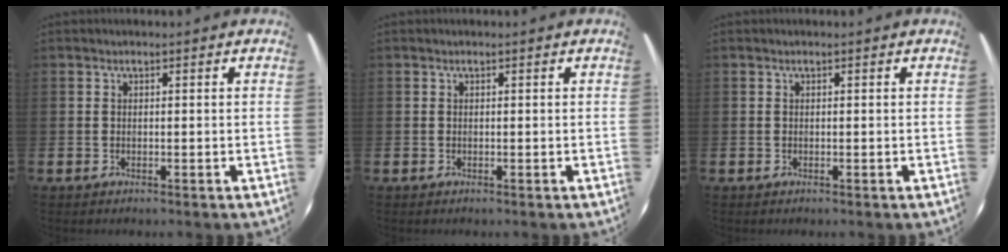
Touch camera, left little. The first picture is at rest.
{"total": 0.0}
{"total": 0.0}